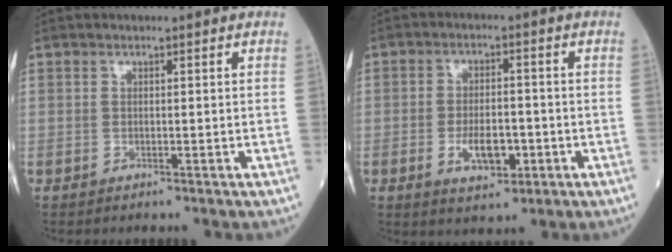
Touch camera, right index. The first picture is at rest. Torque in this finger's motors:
{"motor_torque": [0.09, -0.14, 0.15, 0.06]}